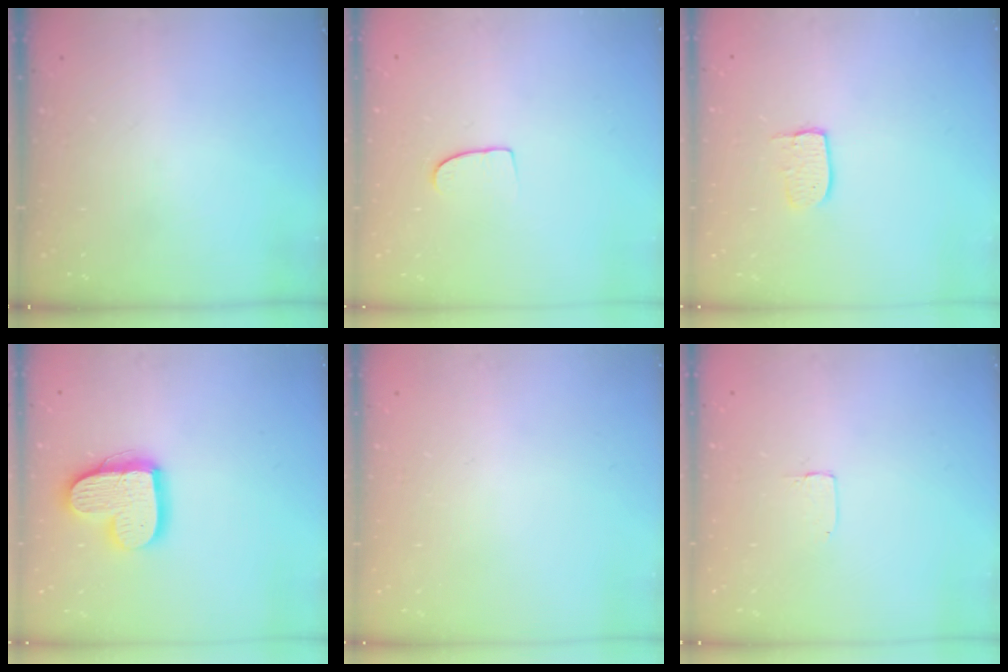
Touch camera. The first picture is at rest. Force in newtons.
{"total": 6.8, "press": 6.8, "slide": 0.6}
{"total": 6.0, "press": 6.0, "slide": 0.3}
{"total": 15.7, "press": 15.7, "slide": 1.4}
{"total": 0.0}
{"total": 1.2, "press": 1.2, "slide": 0.0}